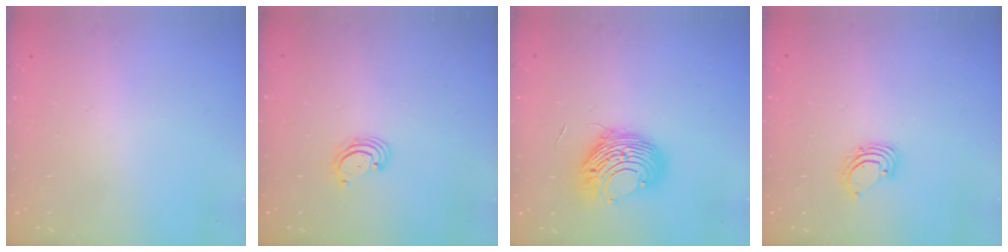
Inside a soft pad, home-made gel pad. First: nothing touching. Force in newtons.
{"total": 2.7, "press": 2.6, "slide": 0.6}
{"total": 11.1, "press": 11.1, "slide": 0.9}
{"total": 2.6, "press": 2.6, "slide": 0.2}